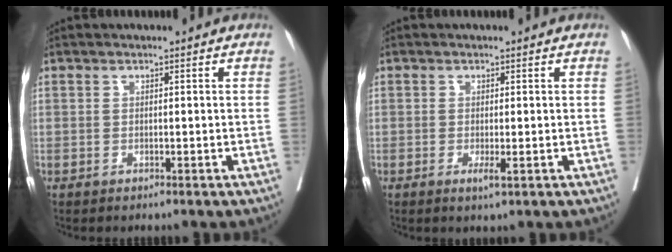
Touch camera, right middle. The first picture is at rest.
{"total": 1.5, "force": [-0.5, 0.1, 1.4], "torque": [-0.023, -0.006, -0.008]}